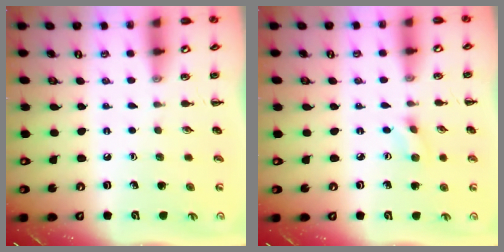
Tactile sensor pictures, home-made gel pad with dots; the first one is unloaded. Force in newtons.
{"total": 2.3, "press": 2.1, "slide": 0.8}